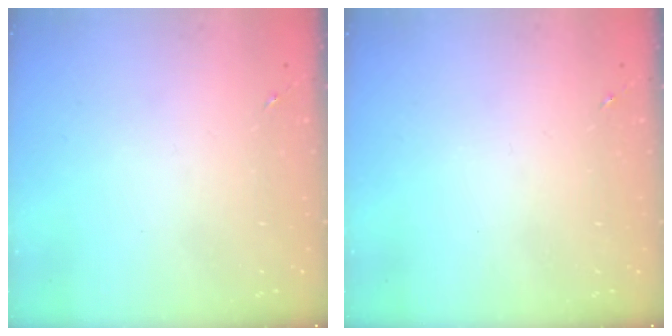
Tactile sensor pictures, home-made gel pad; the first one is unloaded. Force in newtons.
{"total": 0.0}